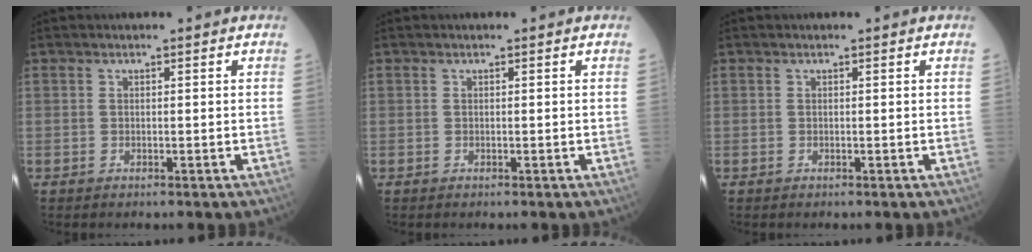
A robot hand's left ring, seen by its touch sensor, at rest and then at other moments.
{"total": 0.0}
{"total": 0.0}